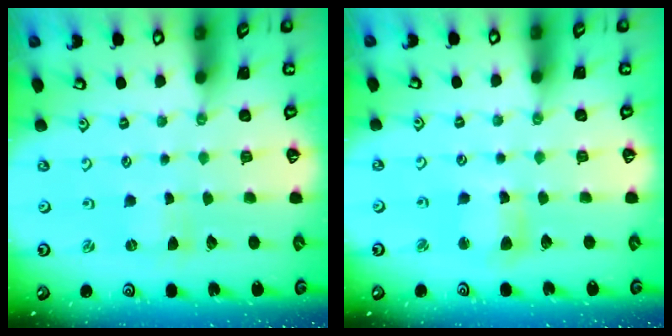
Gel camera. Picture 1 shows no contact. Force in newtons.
{"total": 6.2, "press": 6.1, "slide": 0.8}